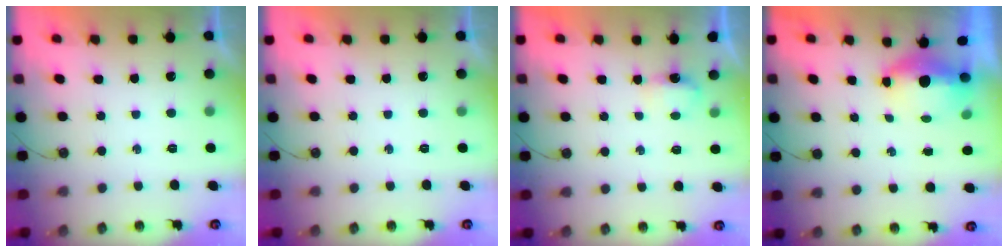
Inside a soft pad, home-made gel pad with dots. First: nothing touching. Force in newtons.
{"total": 0.0}
{"total": 11.7, "press": 4.2, "slide": 10.9}
{"total": 14.0, "press": 6.9, "slide": 12.2}